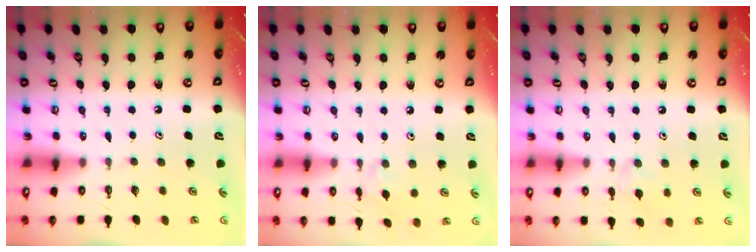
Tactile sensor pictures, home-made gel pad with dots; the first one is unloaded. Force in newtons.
{"total": 1.5, "press": 1.4, "slide": 0.5}
{"total": 7.5, "press": 7.5, "slide": 0.8}